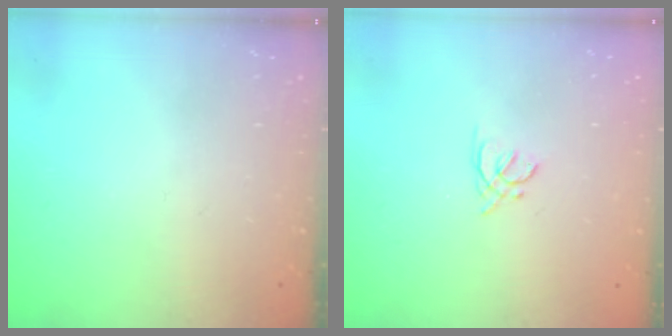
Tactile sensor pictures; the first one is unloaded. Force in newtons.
{"total": 1.8, "press": 1.7, "slide": 0.5}